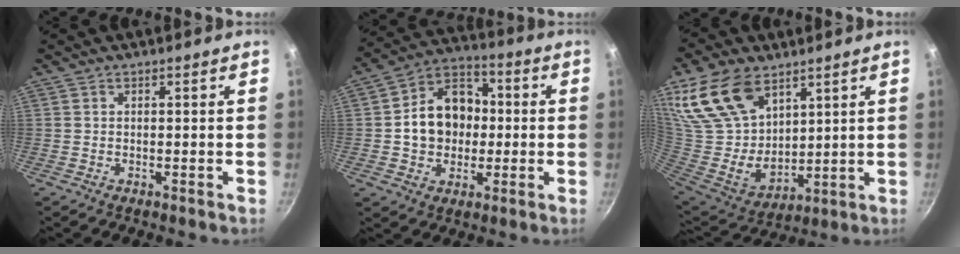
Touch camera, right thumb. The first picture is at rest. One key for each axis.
{"total": 14.0, "fx": -0.1, "fy": 11.2, "fz": 8.4, "tx": -0.103, "ty": 0.028, "tz": -0.011}
{"total": 20.6, "fx": 11.5, "fy": 12.8, "fz": 11.4, "tx": -0.197, "ty": -0.045, "tz": 0.235}